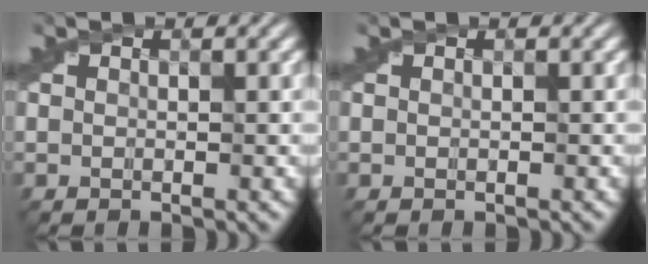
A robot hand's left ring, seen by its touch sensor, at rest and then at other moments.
{"total": 0.0}